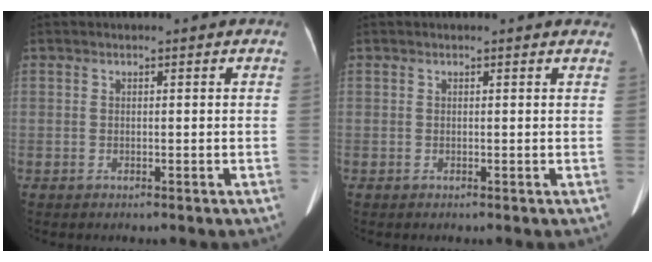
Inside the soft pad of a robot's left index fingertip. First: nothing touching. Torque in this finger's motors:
{"motor_torque": [-0.20, -0.16, -0.07, -0.01]}